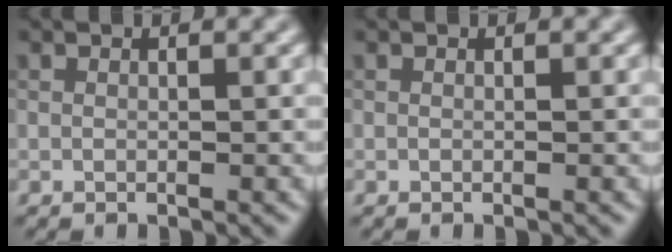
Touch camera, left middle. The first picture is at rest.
{"total": 0.0}